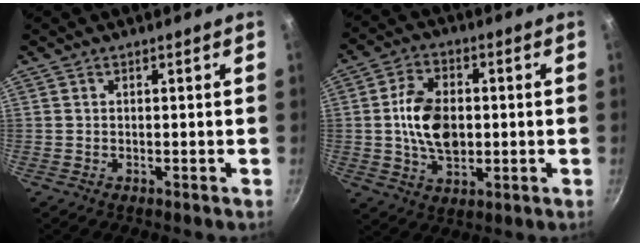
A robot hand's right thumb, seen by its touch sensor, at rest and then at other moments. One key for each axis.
{"total": 11.6, "fx": 0.2, "fy": 7.4, "fz": 8.9, "tx": -0.146, "ty": 0.002, "tz": 0.006}